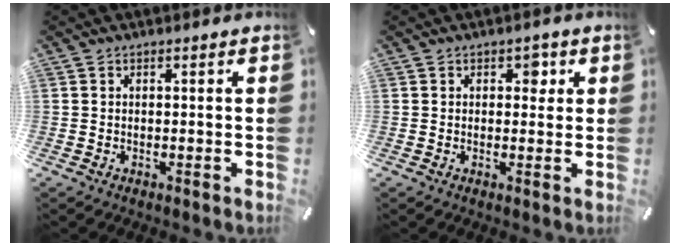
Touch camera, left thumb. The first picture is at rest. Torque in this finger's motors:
{"motor_torque": [0.19, 0.25, 0.14, -0.24, 0.04]}